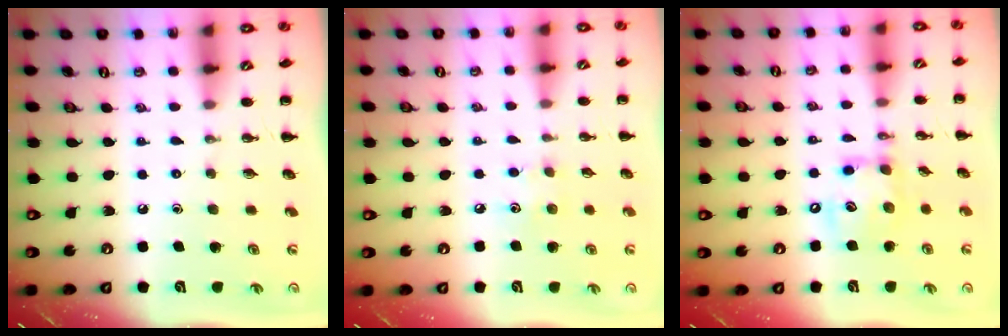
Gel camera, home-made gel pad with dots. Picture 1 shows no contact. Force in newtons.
{"total": 4.0, "press": 3.9, "slide": 0.8}
{"total": 12.8, "press": 12.7, "slide": 1.7}